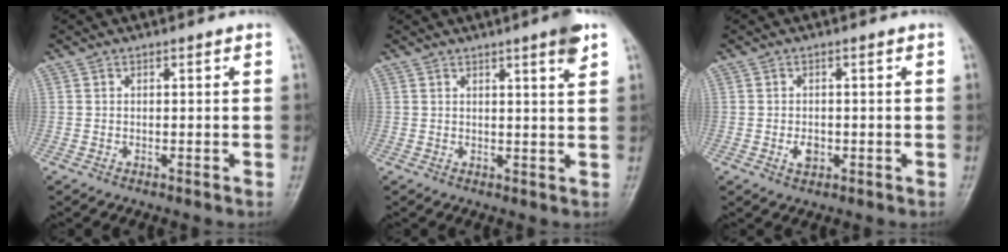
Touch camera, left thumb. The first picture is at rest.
{"total": 4.3, "force": [2.6, 0.3, 3.4], "torque": [-0.040, -0.015, 0.035]}
{"total": 2.6, "force": [-0.7, 1.9, 1.7], "torque": [-0.021, 0.000, -0.010]}